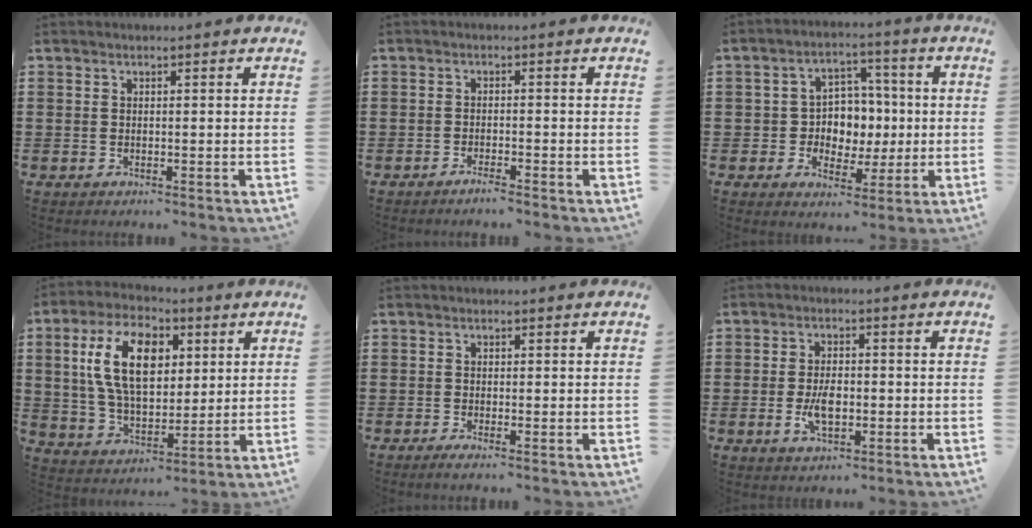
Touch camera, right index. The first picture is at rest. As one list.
[{"total": 1.5, "force": [-1.4, 0.0, 0.6], "torque": [-0.011, -0.002, -0.025]}, {"total": 6.2, "force": [0.0, 5.7, 2.4], "torque": [-0.053, 0.010, -0.003]}, {"total": 12.5, "force": [3.5, 7.1, 9.7], "torque": [-0.211, 0.014, 0.059]}, {"total": 0.6, "force": [-0.3, 0.0, 0.5], "torque": [-0.008, -0.005, -0.004]}, {"total": 4.9, "force": [-0.9, 2.4, 4.1], "torque": [-0.079, -0.005, -0.019]}]